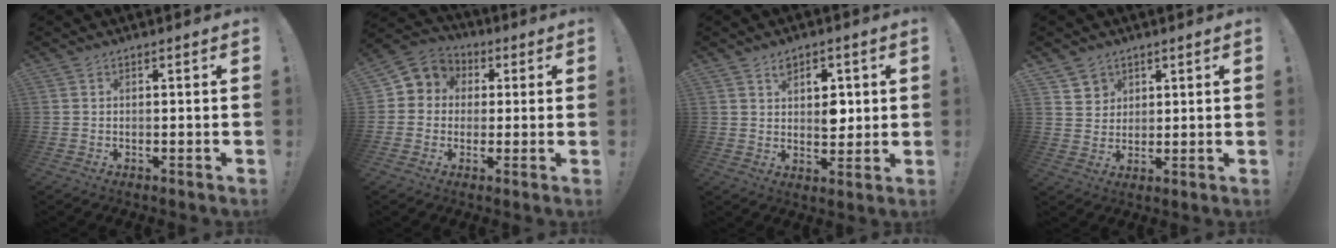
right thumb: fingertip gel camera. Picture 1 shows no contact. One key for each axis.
{"total": 6.6, "fx": 0.5, "fy": 6.4, "fz": 1.6, "tx": -0.017, "ty": 0.005, "tz": 0.014}
{"total": 6.8, "fx": 2.5, "fy": 5.0, "fz": 4.0, "tx": -0.033, "ty": -0.014, "tz": 0.038}
{"total": 5.0, "fx": 3.2, "fy": 3.9, "fz": 0.4, "tx": 0.002, "ty": -0.023, "tz": 0.058}